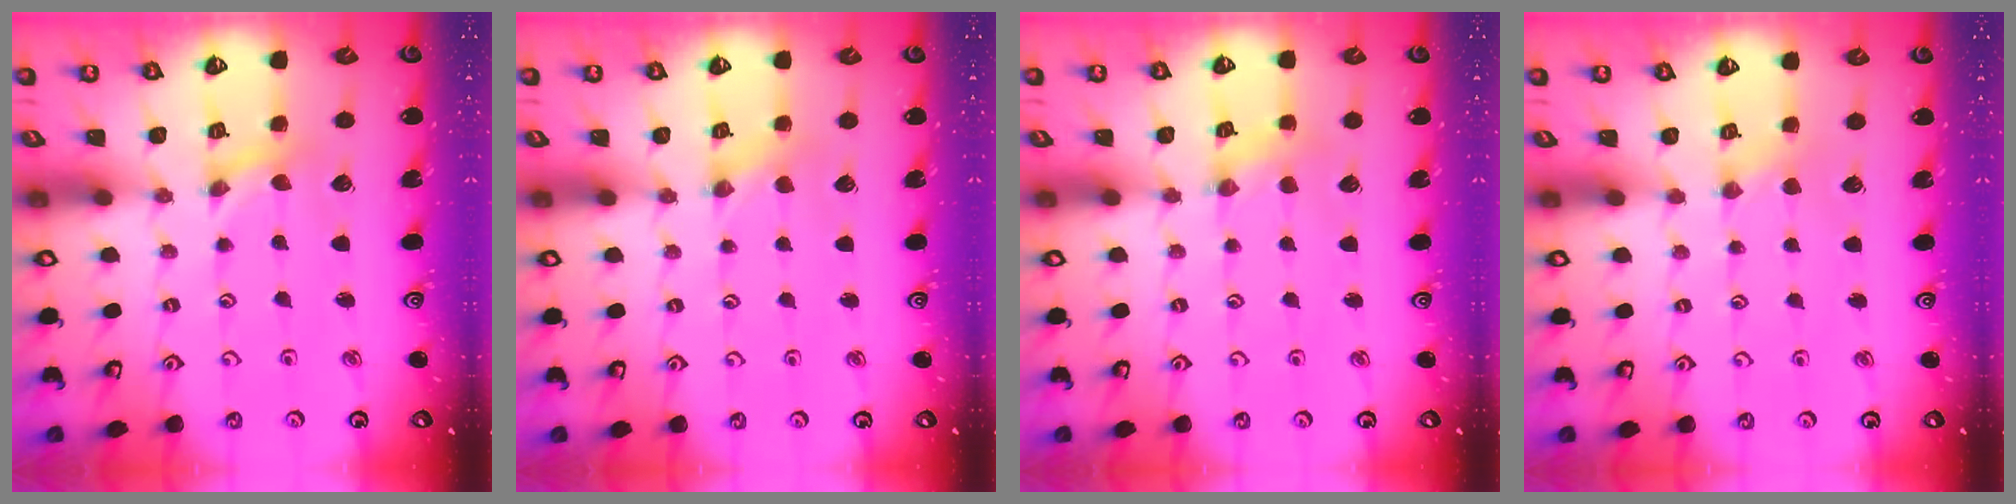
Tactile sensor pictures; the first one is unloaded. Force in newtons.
{"total": 1.9, "press": 1.9, "slide": 0.3}
{"total": 2.1, "press": 2.1, "slide": 0.4}
{"total": 0.8, "press": 0.8, "slide": 0.3}